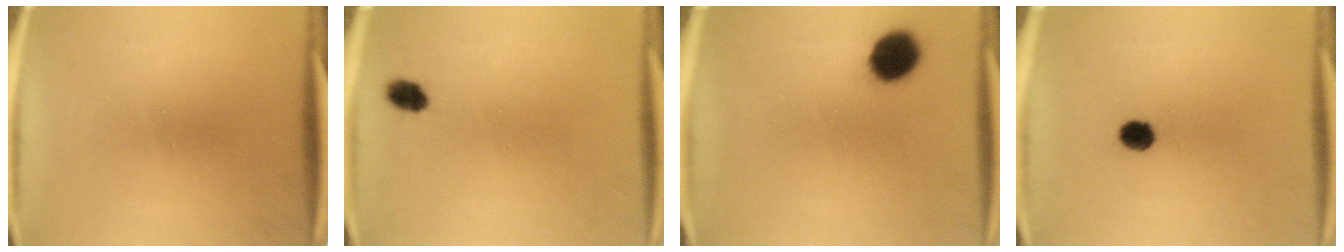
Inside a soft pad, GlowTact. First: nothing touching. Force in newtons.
{"total": 2.9}
{"total": 8.7}
{"total": 4.0}